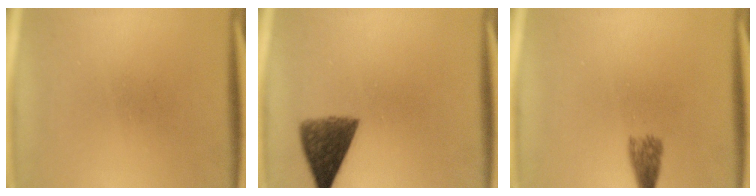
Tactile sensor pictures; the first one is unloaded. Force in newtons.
{"total": 7.3}
{"total": 2.7}